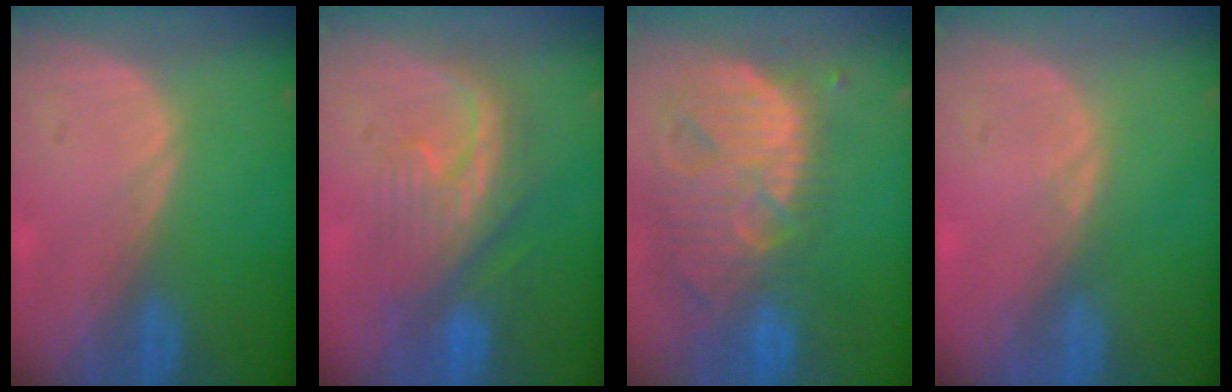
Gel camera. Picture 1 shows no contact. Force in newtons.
{"total": 8.1, "press": 8.0, "slide": 1.0}
{"total": 13.7, "press": 11.6, "slide": 7.3}
{"total": 0.5, "press": 0.5, "slide": 0.1}